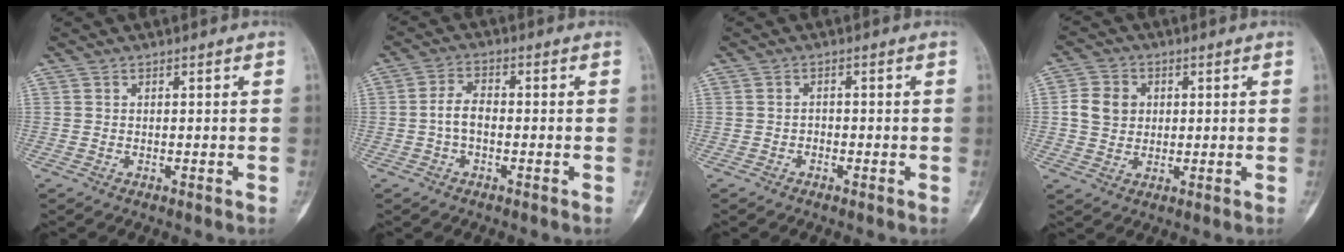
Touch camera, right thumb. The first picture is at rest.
{"total": 3.9, "force": [-0.9, 2.2, 3.1], "torque": [-0.056, 0.019, -0.023]}
{"total": 1.1, "force": [-0.7, 0.7, 0.3], "torque": [0.002, 0.004, -0.018]}
{"total": 6.5, "force": [0.9, 5.5, 3.2], "torque": [-0.043, 0.003, 0.014]}